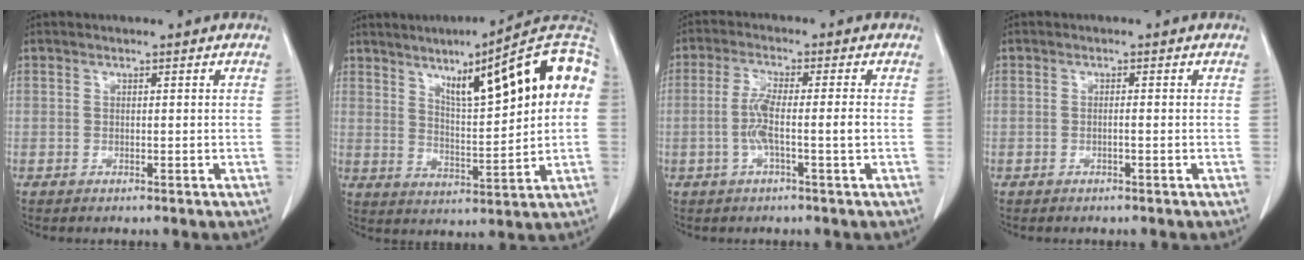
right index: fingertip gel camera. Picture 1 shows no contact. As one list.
[{"total": 18.0, "force": [5.6, 2.4, 16.9], "torque": [-0.241, 0.027, 0.077]}, {"total": 5.1, "force": [-1.1, -0.1, 5.0], "torque": [-0.105, 0.004, -0.020]}, {"total": 0.6, "force": [-0.2, -0.1, 0.5], "torque": [-0.011, 0.001, -0.003]}]